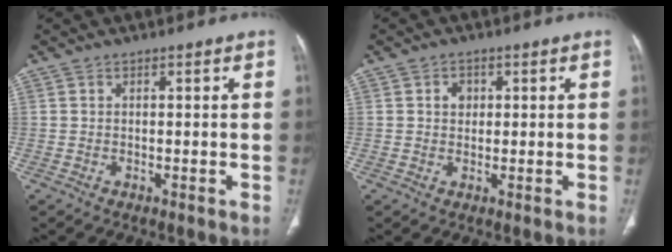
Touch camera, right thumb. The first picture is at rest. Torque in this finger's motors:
{"motor_torque": [0.23, 0.47, 0.27, -0.06, -0.02]}